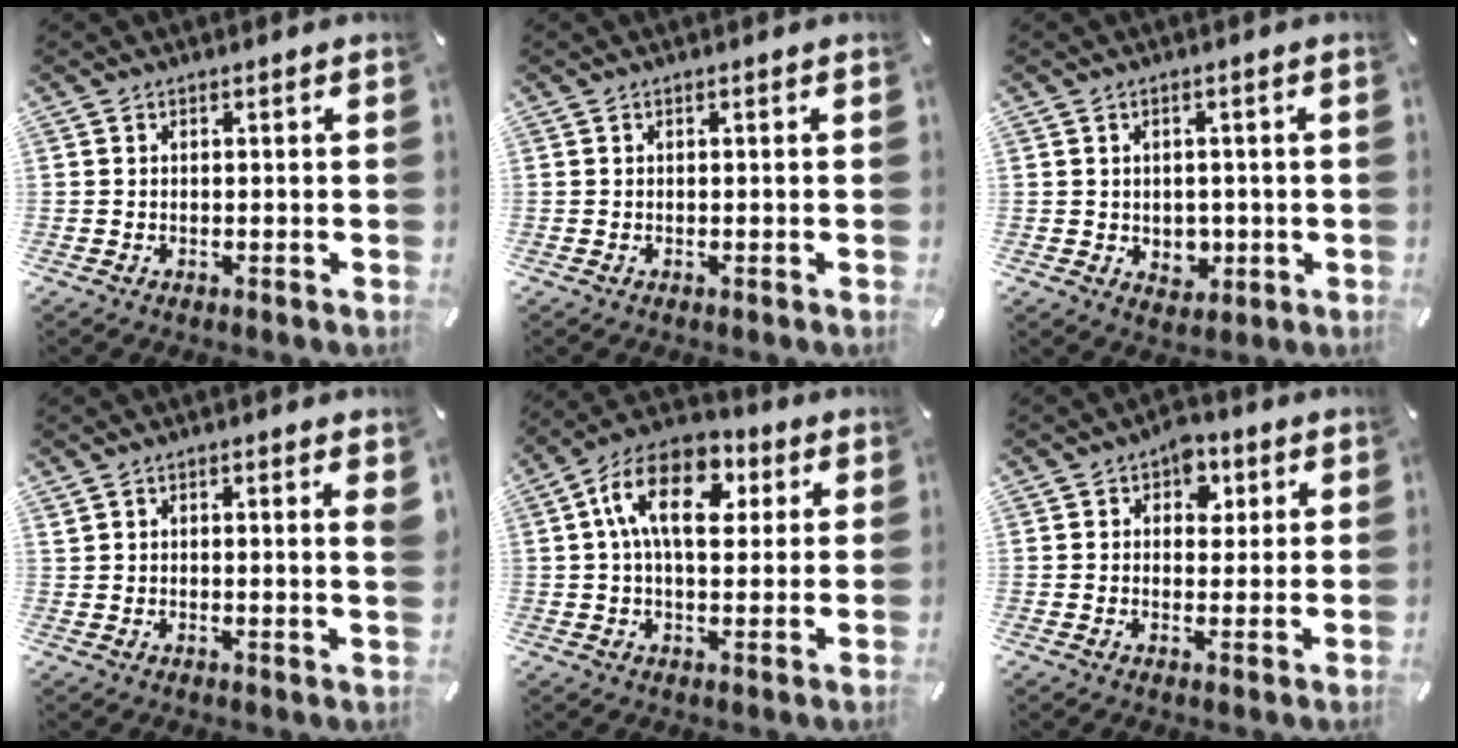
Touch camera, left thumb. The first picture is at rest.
{"total": 0.0}
{"total": 4.0, "force": [0.1, 3.7, 1.4], "torque": [-0.005, -0.003, 0.001]}
{"total": 2.6, "force": [1.7, 0.4, 2.0], "torque": [-0.035, -0.004, 0.030]}
{"total": 15.0, "force": [4.3, 9.1, 11.1], "torque": [-0.200, 0.002, 0.069]}
{"total": 6.3, "force": [2.5, 4.7, 3.2], "torque": [-0.027, -0.004, 0.037]}